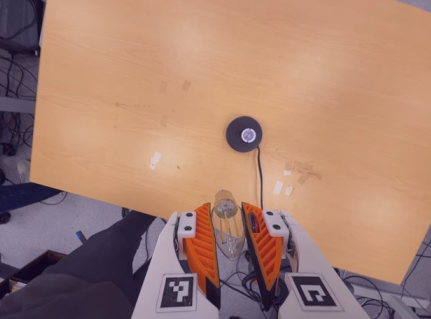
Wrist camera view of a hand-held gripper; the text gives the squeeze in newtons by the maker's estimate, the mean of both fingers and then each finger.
{"total": 9.3, "left": 8.9, "right": 9.7}